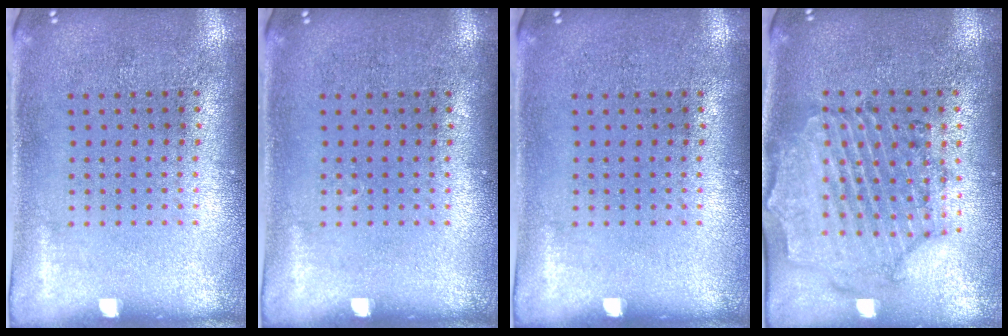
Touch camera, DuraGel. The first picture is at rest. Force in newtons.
{"total": 0.0}
{"total": 0.0}
{"total": 1.0, "press": 1.0, "slide": 0.3}